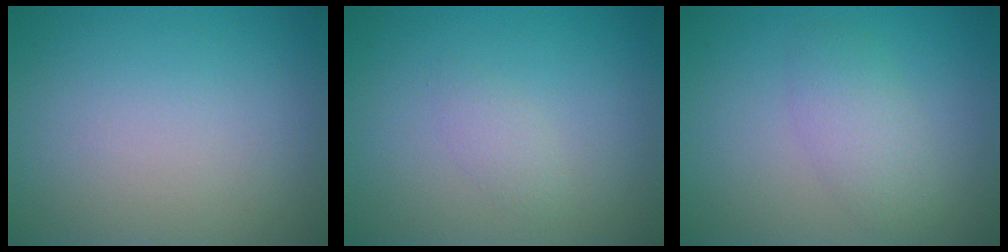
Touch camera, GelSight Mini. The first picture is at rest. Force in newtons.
{"total": 1.2, "press": 1.2, "slide": 0.1}
{"total": 2.7, "press": 2.7, "slide": 0.3}